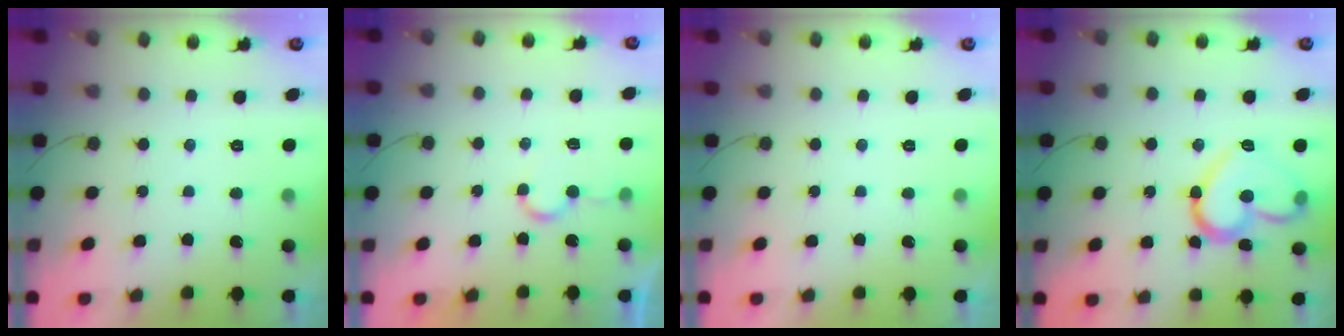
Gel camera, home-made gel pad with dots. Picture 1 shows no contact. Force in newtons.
{"total": 4.2, "press": 4.2, "slide": 0.3}
{"total": 0.0}
{"total": 16.5, "press": 16.5, "slide": 0.8}